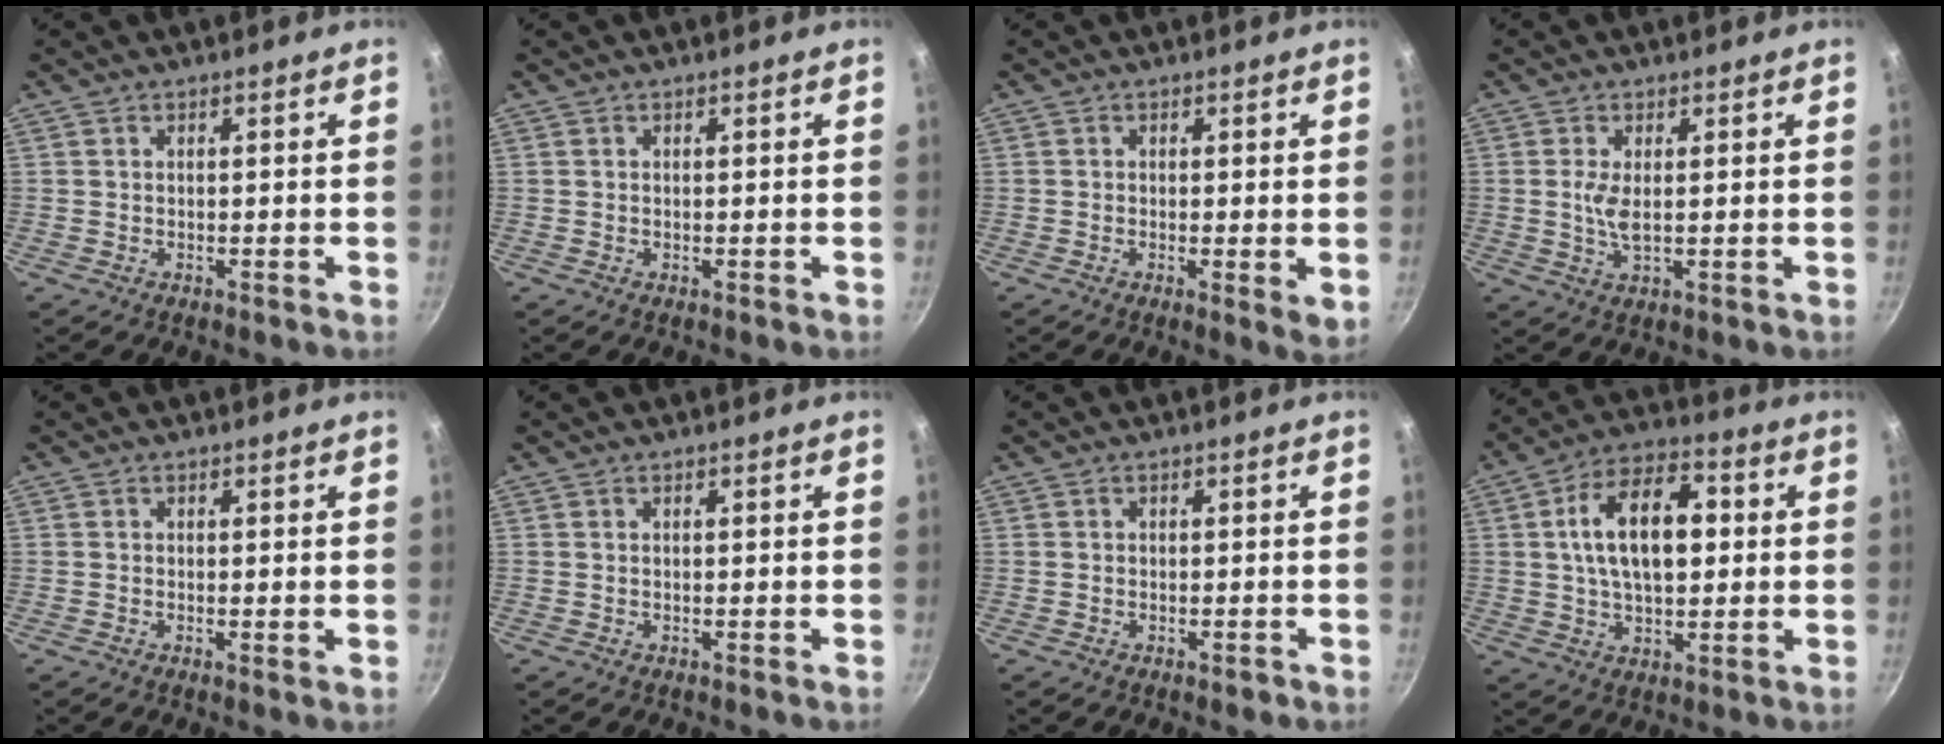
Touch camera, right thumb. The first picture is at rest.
{"total": 0.0}
{"total": 2.9, "force": [-0.1, 0.9, 2.8], "torque": [-0.041, -0.011, -0.003]}
{"total": 3.8, "force": [0.4, 1.5, 3.4], "torque": [-0.076, -0.004, 0.010]}
{"total": 0.6, "force": [0.0, 0.2, 0.6], "torque": [-0.011, -0.003, -0.003]}
{"total": 0.0}
{"total": 1.1, "force": [-0.6, 0.7, 0.7], "torque": [-0.009, 0.007, -0.007]}
{"total": 15.6, "force": [2.2, 8.8, 12.6], "torque": [-0.188, 0.019, 0.029]}